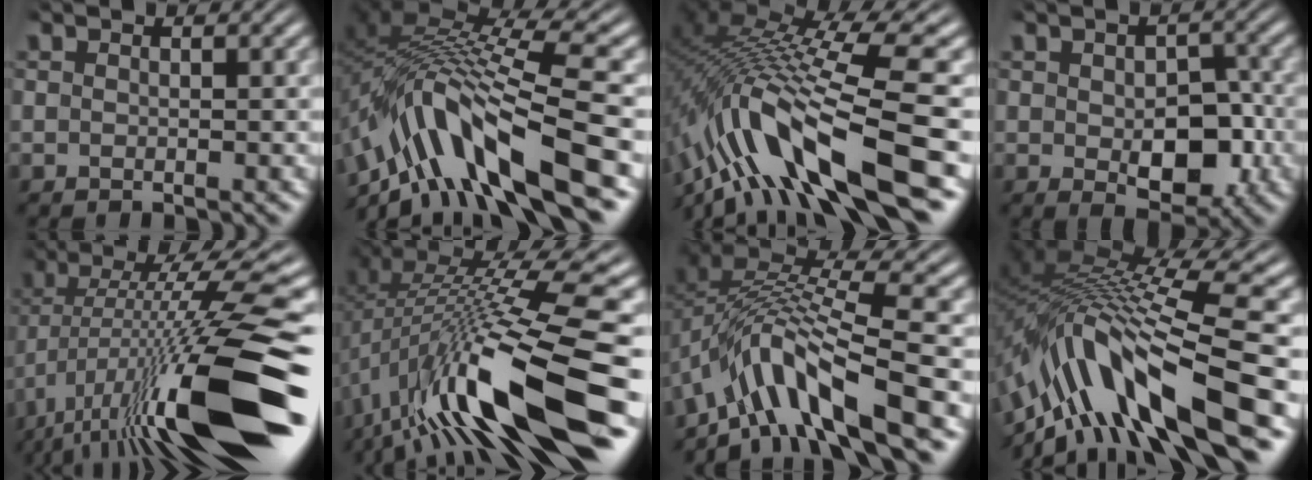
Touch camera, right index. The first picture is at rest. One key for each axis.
{"total": 12.0, "fx": -3.4, "fy": 6.9, "fz": 9.2, "tx": -0.199, "ty": -0.032, "tz": -0.041}
{"total": 11.8, "fx": -3.0, "fy": 5.9, "fz": 9.8, "tx": -0.210, "ty": -0.036, "tz": -0.030}
{"total": 5.2, "fx": -1.0, "fy": 3.2, "fz": 4.0, "tx": -0.055, "ty": -0.027, "tz": -0.003}
{"total": 14.2, "fx": -1.5, "fy": 4.2, "fz": 13.5, "tx": -0.205, "ty": -0.005, "tz": -0.003}
{"total": 11.3, "fx": -2.3, "fy": 3.8, "fz": 10.5, "tx": -0.181, "ty": -0.011, "tz": -0.017}
{"total": 9.0, "fx": -3.1, "fy": 4.8, "fz": 7.0, "tx": -0.145, "ty": -0.024, "tz": -0.040}
{"total": 13.1, "fx": -2.8, "fy": 7.0, "fz": 10.6, "tx": -0.210, "ty": -0.024, "tz": -0.033}